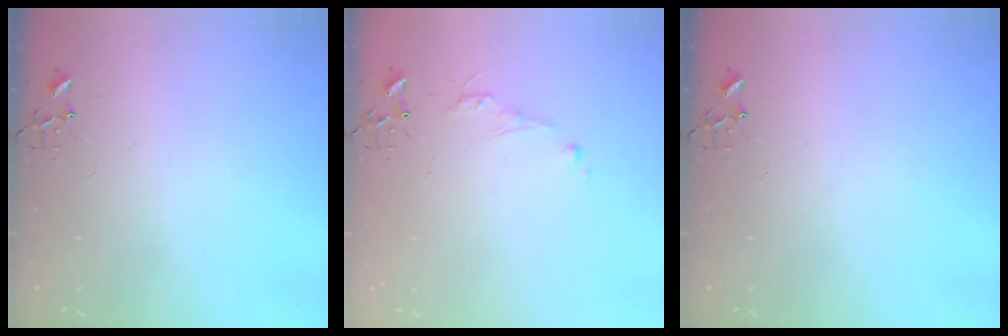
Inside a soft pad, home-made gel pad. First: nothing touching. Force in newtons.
{"total": 5.0, "press": 5.0, "slide": 0.6}
{"total": 0.0}